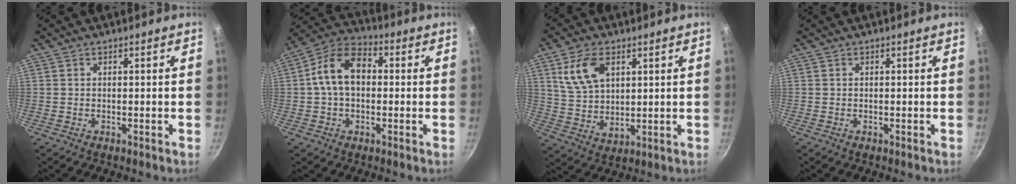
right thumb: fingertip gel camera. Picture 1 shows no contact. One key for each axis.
{"total": 11.2, "fx": 0.8, "fy": 7.6, "fz": 8.2, "tx": -0.123, "ty": 0.032, "tz": -0.005}
{"total": 10.5, "fx": 4.4, "fy": 6.3, "fz": 7.2, "tx": -0.125, "ty": -0.019, "tz": 0.090}
{"total": 0.0}